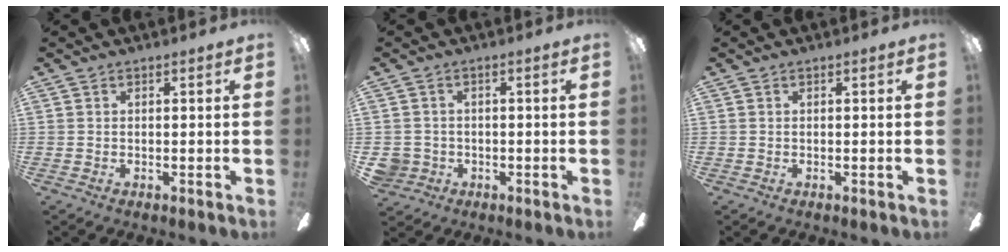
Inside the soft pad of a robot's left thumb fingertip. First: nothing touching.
{"total": 3.4, "force": [-0.7, 3.3, 0.4], "torque": [-0.020, 0.006, -0.016]}
{"total": 0.0}